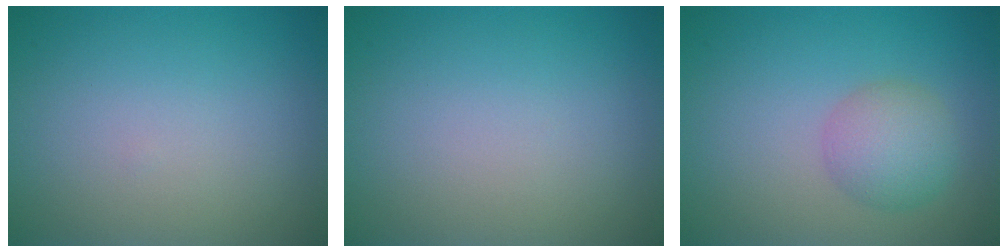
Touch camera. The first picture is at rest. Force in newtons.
{"total": 0.0}
{"total": 3.3, "press": 3.3, "slide": 0.1}